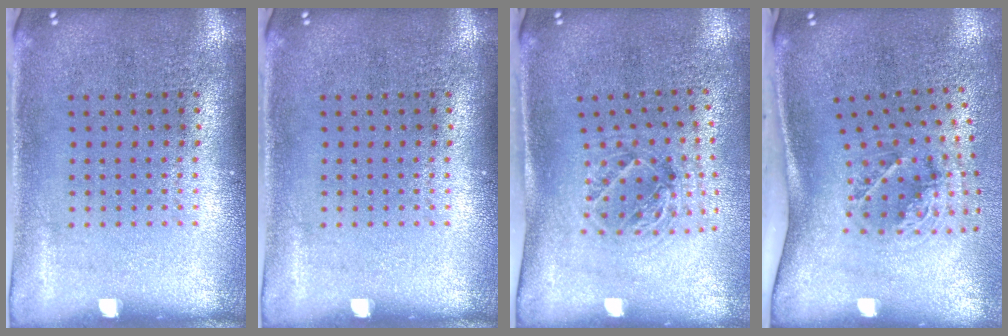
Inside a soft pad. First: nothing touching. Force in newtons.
{"total": 0.0}
{"total": 1.1, "press": 1.1, "slide": 0.4}
{"total": 1.9, "press": 1.2, "slide": 1.5}